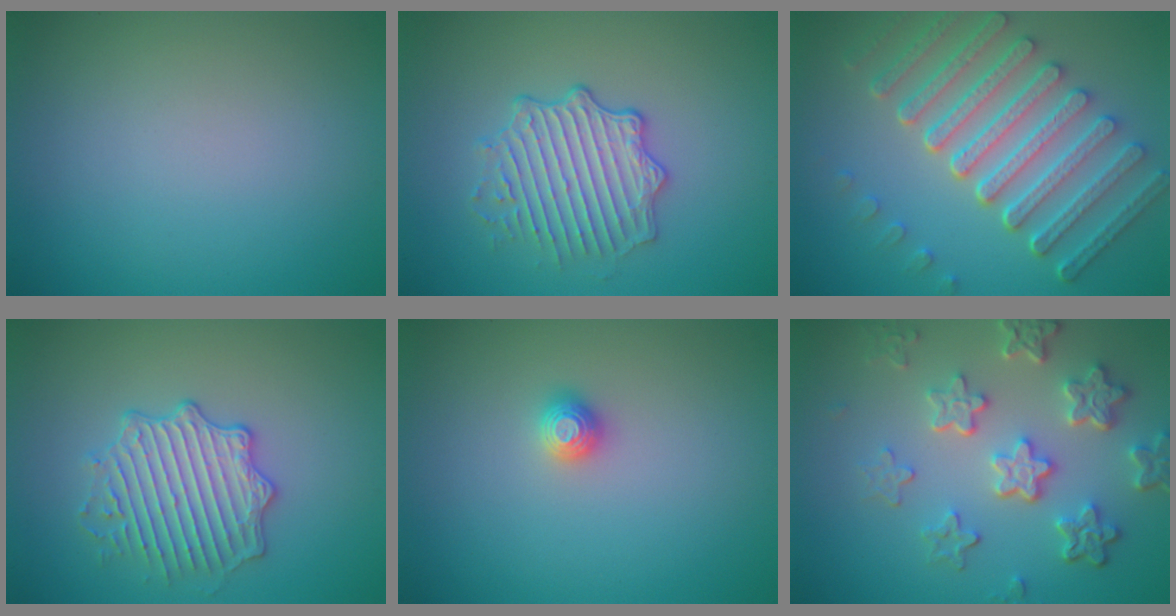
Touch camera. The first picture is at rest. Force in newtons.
{"total": 4.2, "press": 3.8, "slide": 1.7}
{"total": 7.9, "press": 6.0, "slide": 5.2}
{"total": 3.9, "press": 3.8, "slide": 0.8}
{"total": 1.2, "press": 1.1, "slide": 0.2}
{"total": 6.0, "press": 4.5, "slide": 4.0}